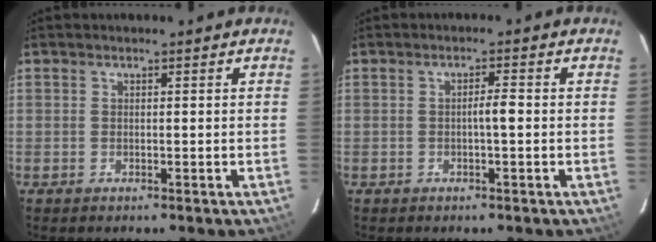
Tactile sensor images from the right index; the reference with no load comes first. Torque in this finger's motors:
{"motor_torque": [0.41, 0.14, 0.06, 0.05]}